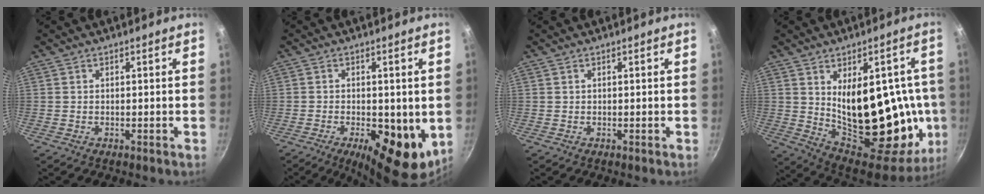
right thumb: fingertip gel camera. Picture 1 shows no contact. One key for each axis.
{"total": 11.8, "fx": -3.0, "fy": 5.2, "fz": 10.2, "tx": -0.130, "ty": -0.011, "tz": -0.034}
{"total": 0.0}
{"total": 27.6, "fx": 1.2, "fy": 14.4, "fz": 23.4, "tx": -0.264, "ty": -0.032, "tz": 0.051}